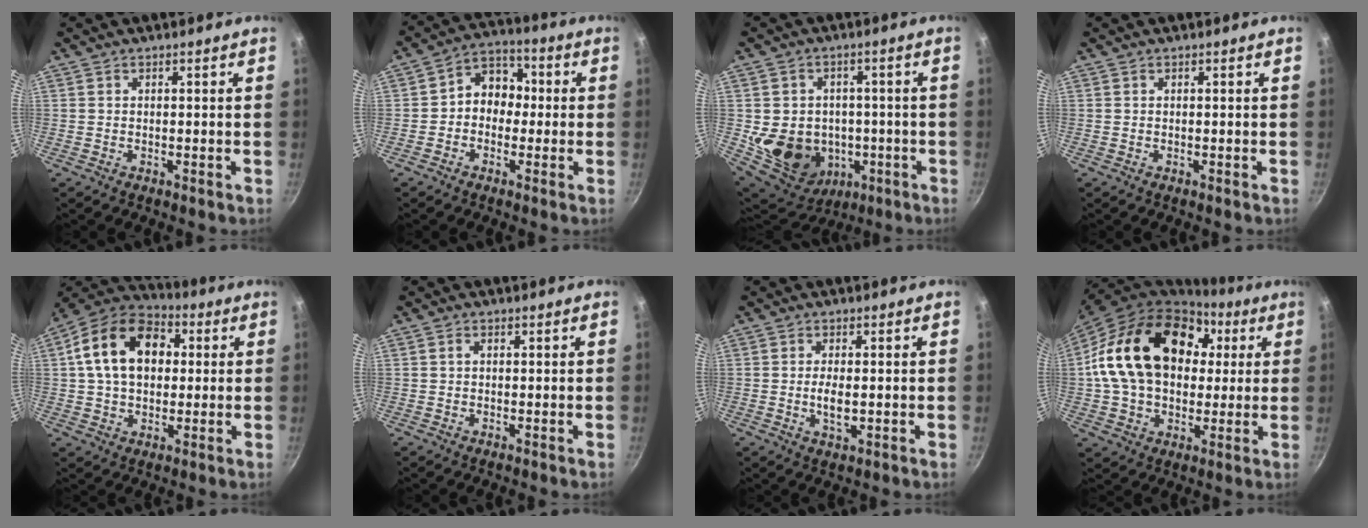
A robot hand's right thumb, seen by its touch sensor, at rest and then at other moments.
{"total": 7.9, "force": [-0.3, 6.6, 4.4], "torque": [-0.021, 0.028, -0.026]}
{"total": 15.3, "force": [-2.4, 12.9, 7.9], "torque": [-0.112, 0.017, -0.015]}
{"total": 0.0}
{"total": 17.2, "force": [3.2, 12.1, 11.8], "torque": [-0.175, 0.026, 0.039]}
{"total": 1.1, "force": [0.3, 0.9, 0.7], "torque": [-0.010, 0.005, 0.004]}
{"total": 3.7, "force": [-0.3, 1.6, 3.4], "torque": [-0.068, -0.004, -0.004]}
{"total": 25.5, "force": [5.3, 18.0, 17.3], "torque": [-0.286, 0.027, 0.085]}